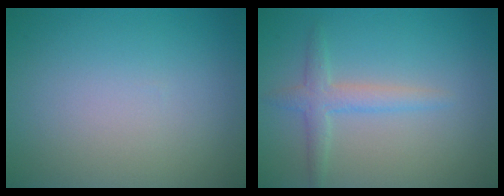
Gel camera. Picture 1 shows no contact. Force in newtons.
{"total": 2.2, "press": 2.2, "slide": 0.0}